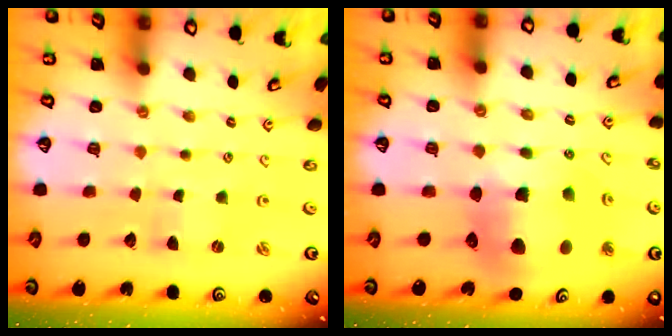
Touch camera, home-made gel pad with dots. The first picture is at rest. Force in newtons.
{"total": 14.0, "press": 13.8, "slide": 2.2}